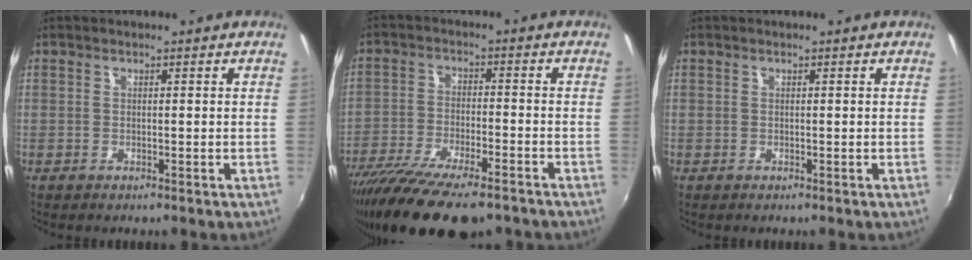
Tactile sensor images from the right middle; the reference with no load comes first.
{"total": 18.0, "force": [-13.8, 4.7, 10.6], "torque": [-0.213, -0.052, -0.228]}
{"total": 0.0}